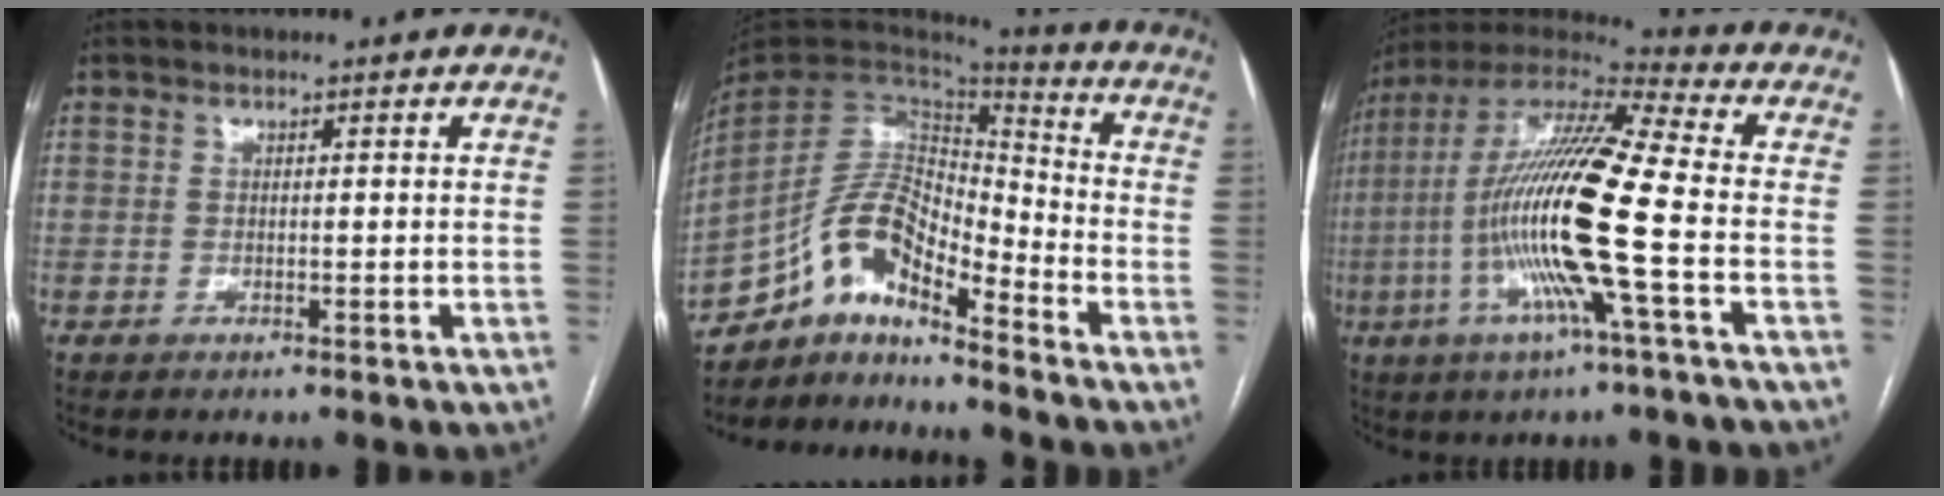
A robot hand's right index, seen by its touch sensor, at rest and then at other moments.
{"total": 12.9, "force": [-9.8, 3.6, 7.6], "torque": [-0.146, 0.036, -0.182]}
{"total": 19.2, "force": [-3.7, 0.3, 18.8], "torque": [-0.373, -0.006, -0.085]}